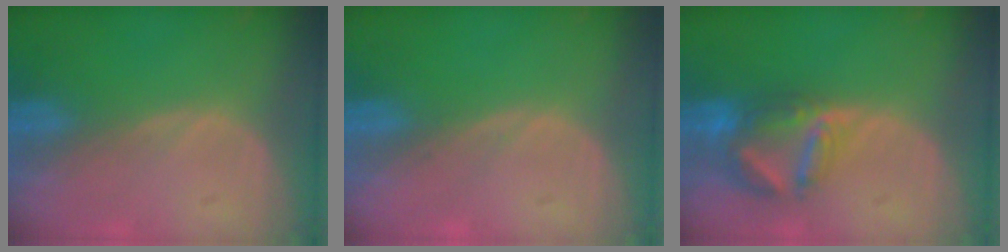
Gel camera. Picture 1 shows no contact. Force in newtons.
{"total": 0.5, "press": 0.1, "slide": 0.5}
{"total": 7.1, "press": 6.4, "slide": 3.2}